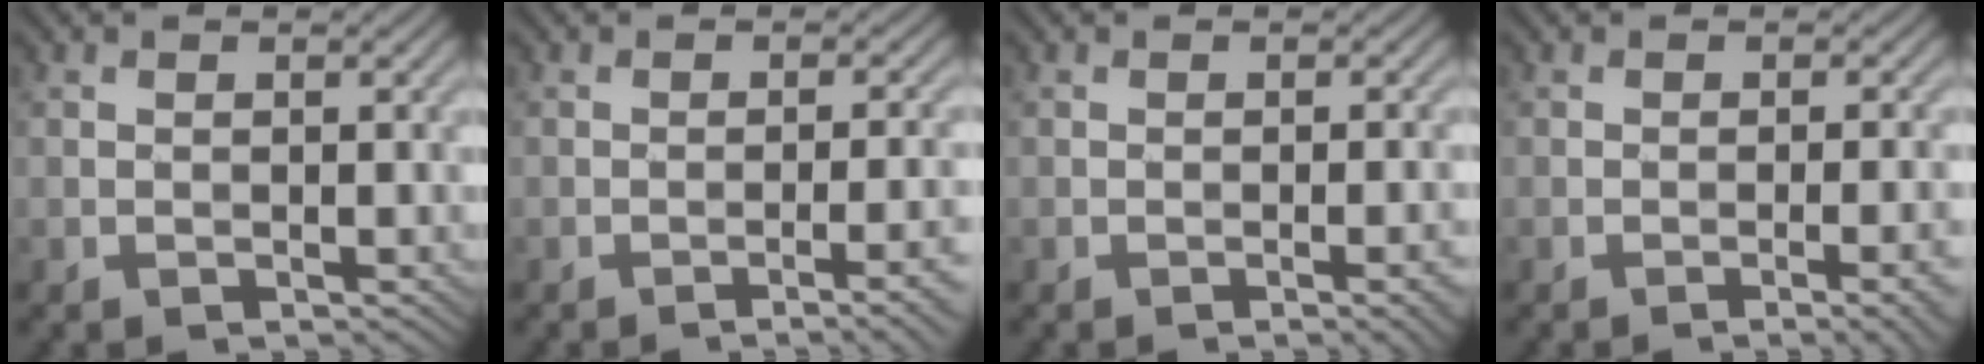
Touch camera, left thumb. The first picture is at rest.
{"total": 5.1, "force": [-2.1, 1.2, 4.5], "torque": [-0.056, 0.007, -0.029]}
{"total": 2.9, "force": [-1.1, 0.5, 2.6], "torque": [-0.032, 0.007, -0.019]}
{"total": 4.5, "force": [-1.8, 1.0, 4.0], "torque": [-0.046, 0.007, -0.023]}